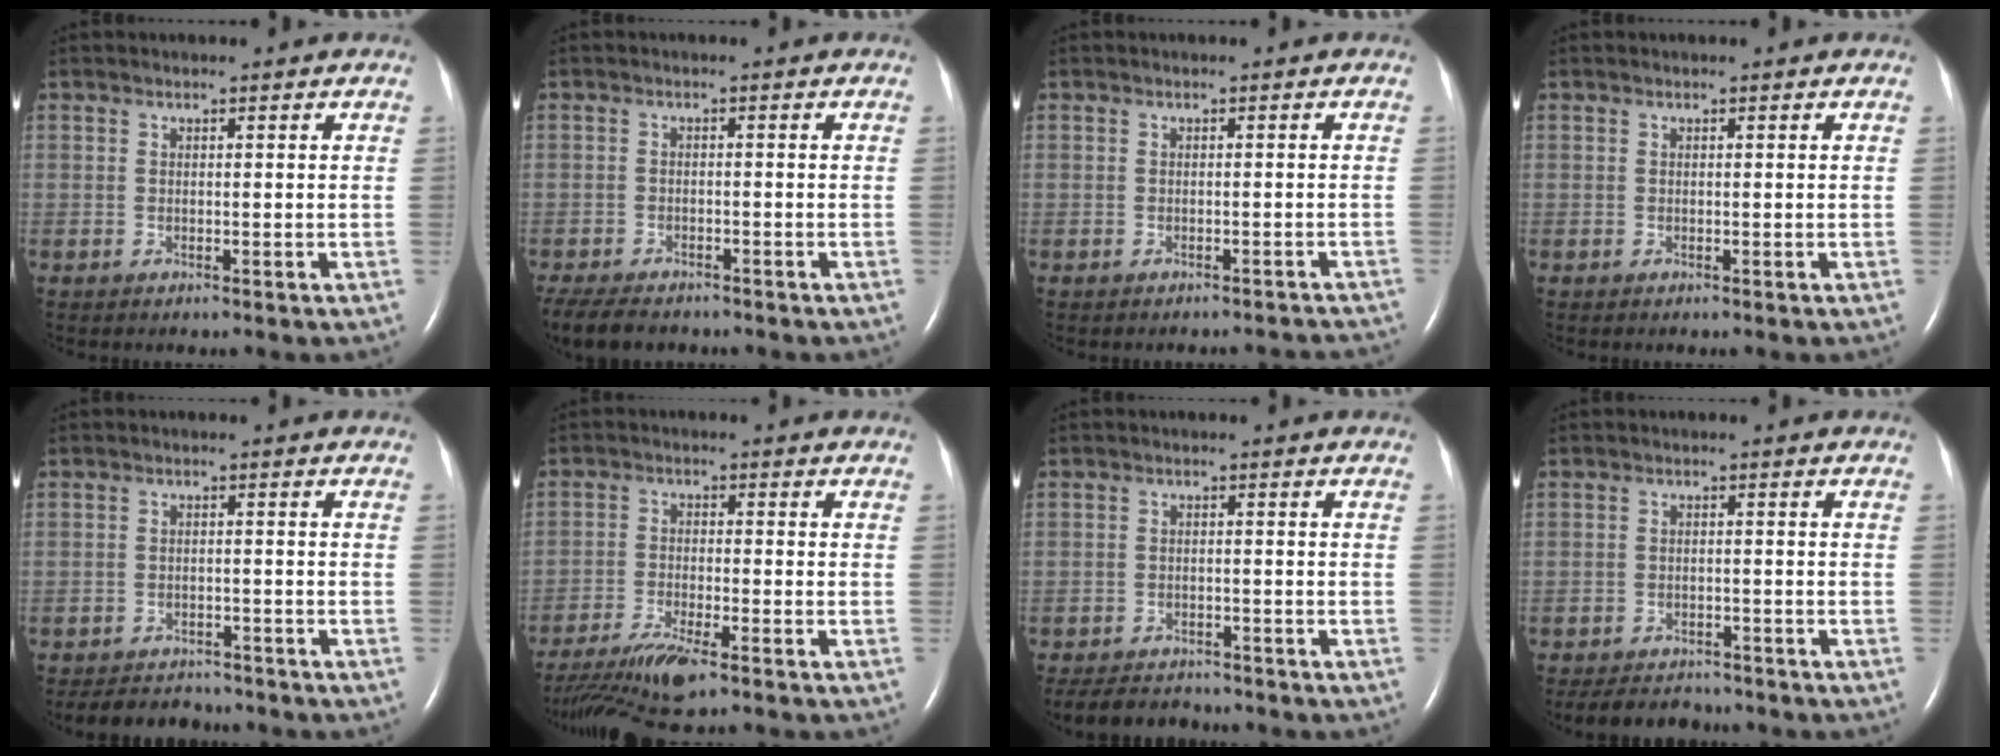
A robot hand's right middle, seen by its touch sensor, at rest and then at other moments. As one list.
[{"total": 8.6, "force": [-7.1, 3.2, 3.8], "torque": [-0.075, -0.012, -0.108]}, {"total": 4.2, "force": [-4.1, 1.0, 0.6], "torque": [-0.005, -0.005, -0.039]}, {"total": 0.0}, {"total": 7.0, "force": [-6.5, 2.2, 1.2], "torque": [-0.021, -0.004, -0.090]}, {"total": 10.1, "force": [-7.9, 1.0, 6.2], "torque": [-0.115, -0.026, -0.136]}, {"total": 7.6, "force": [-7.0, 2.3, 1.9], "torque": [-0.035, -0.006, -0.101]}, {"total": 7.2, "force": [-6.6, 2.4, 1.6], "torque": [-0.028, -0.007, -0.092]}]